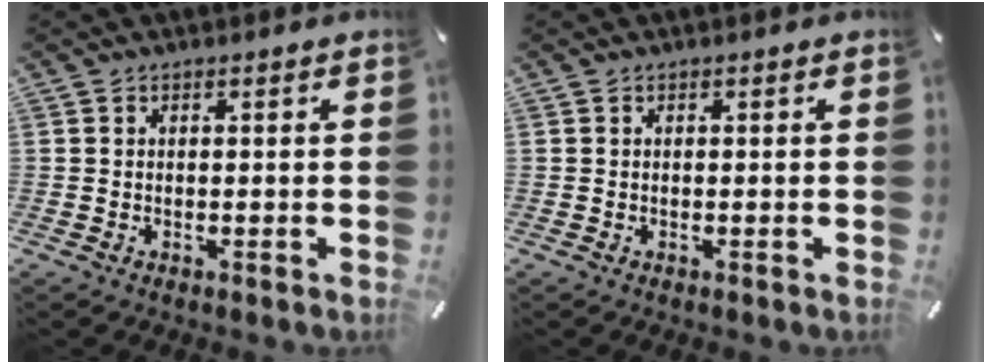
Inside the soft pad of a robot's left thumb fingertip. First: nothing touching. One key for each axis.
{"total": 0.0}